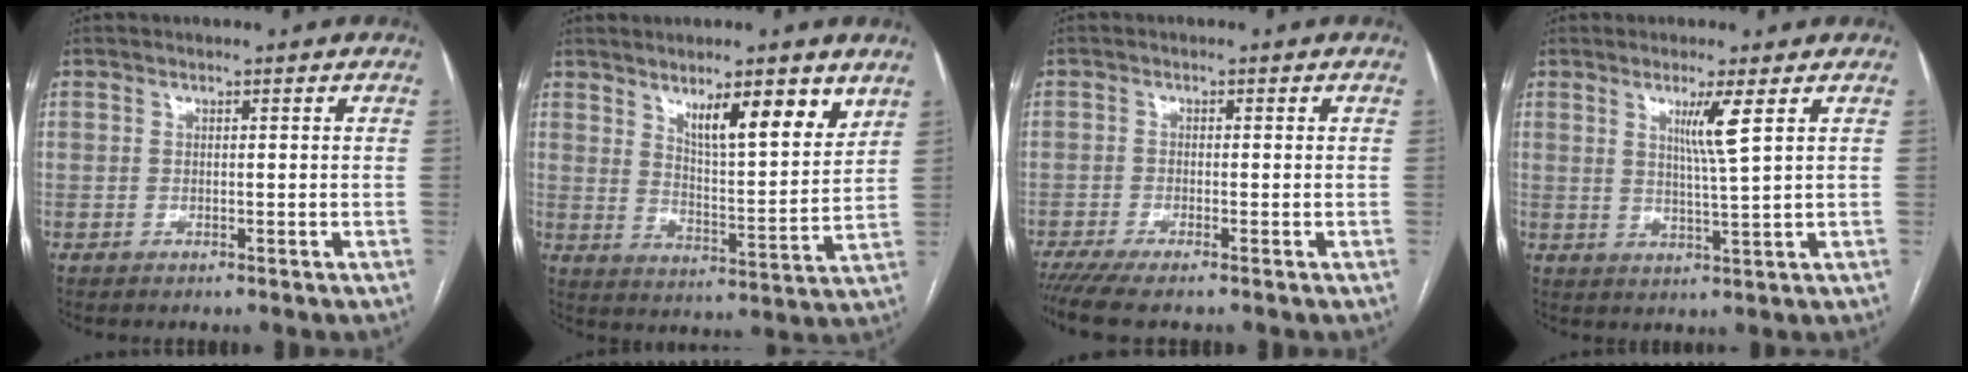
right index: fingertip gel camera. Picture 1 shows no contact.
{"total": 10.5, "force": [6.8, 1.9, 7.8], "torque": [-0.118, -0.011, 0.109]}
{"total": 5.0, "force": [-3.8, 0.1, 3.1], "torque": [-0.049, -0.010, -0.068]}
{"total": 4.6, "force": [2.0, -1.1, 4.1], "torque": [-0.075, -0.012, 0.038]}